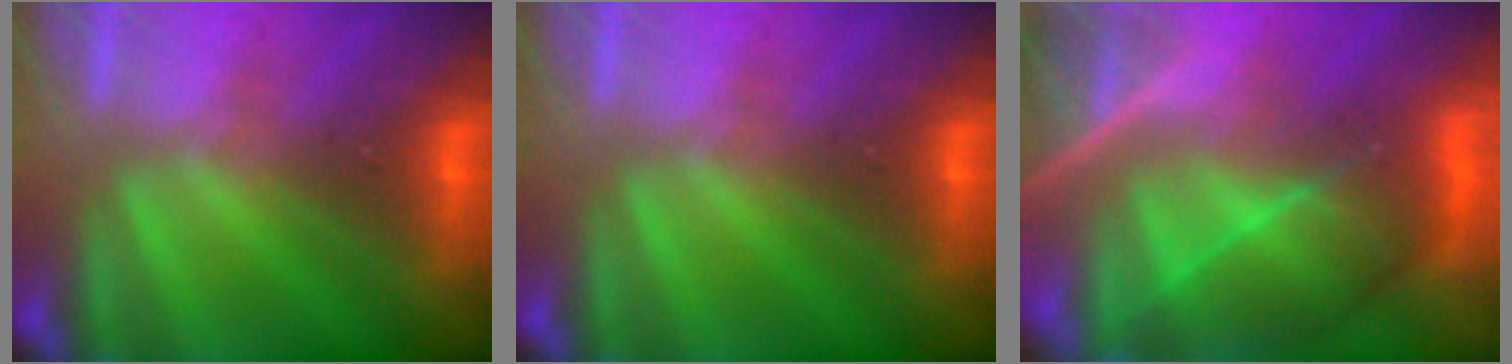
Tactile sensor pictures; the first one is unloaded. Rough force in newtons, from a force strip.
{"total": 0.0}
{"total": 7.4}